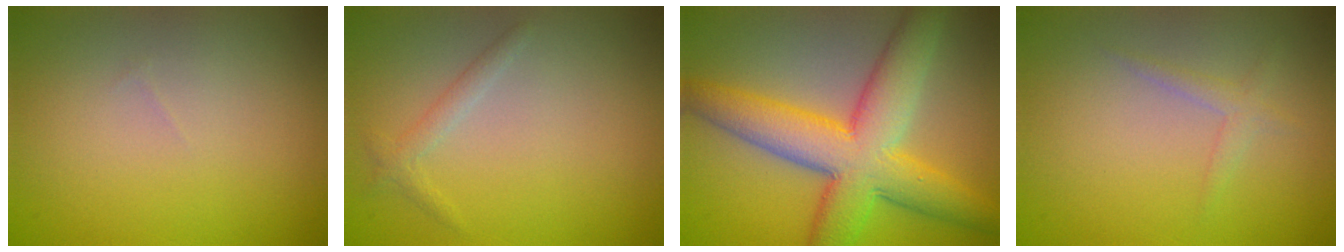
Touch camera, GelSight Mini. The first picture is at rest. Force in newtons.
{"total": 1.2, "press": 1.2, "slide": 0.1}
{"total": 9.4, "press": 9.4, "slide": 0.3}
{"total": 1.3, "press": 1.3, "slide": 0.1}